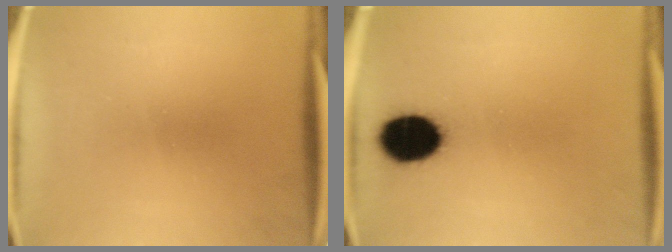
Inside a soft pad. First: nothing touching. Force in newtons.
{"total": 12.0}